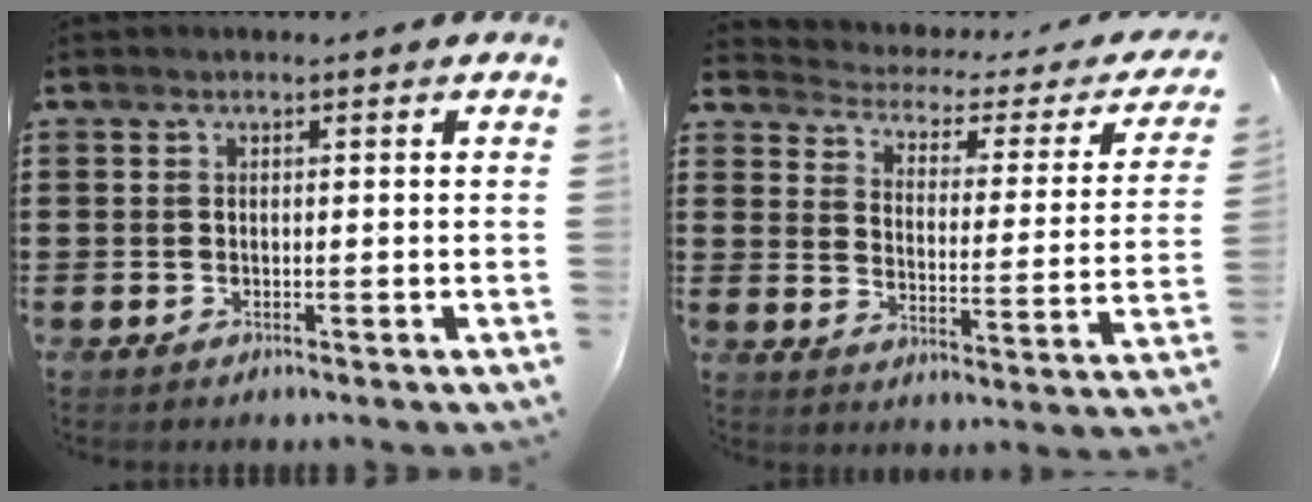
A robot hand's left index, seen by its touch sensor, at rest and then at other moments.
{"total": 2.0, "force": [1.7, 0.9, 0.6], "torque": [-0.030, -0.022, 0.018]}